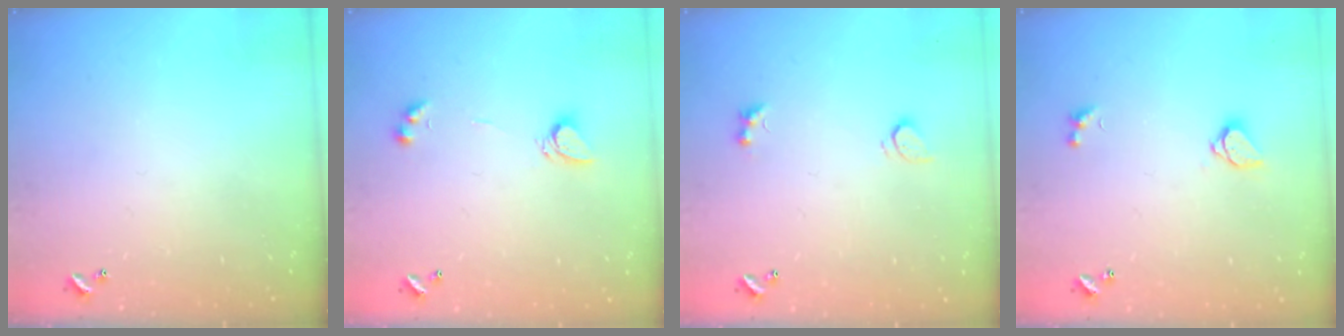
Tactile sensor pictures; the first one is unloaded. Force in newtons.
{"total": 4.4, "press": 4.3, "slide": 0.3}
{"total": 3.4, "press": 3.2, "slide": 1.1}
{"total": 1.7, "press": 1.7, "slide": 0.4}